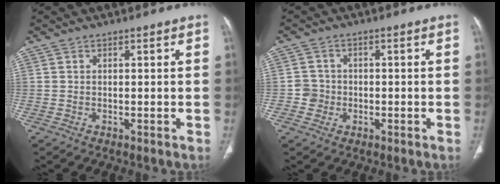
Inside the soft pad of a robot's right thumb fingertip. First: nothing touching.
{"total": 3.1, "force": [-0.8, 3.0, 0.4], "torque": [0.013, 0.010, -0.018]}